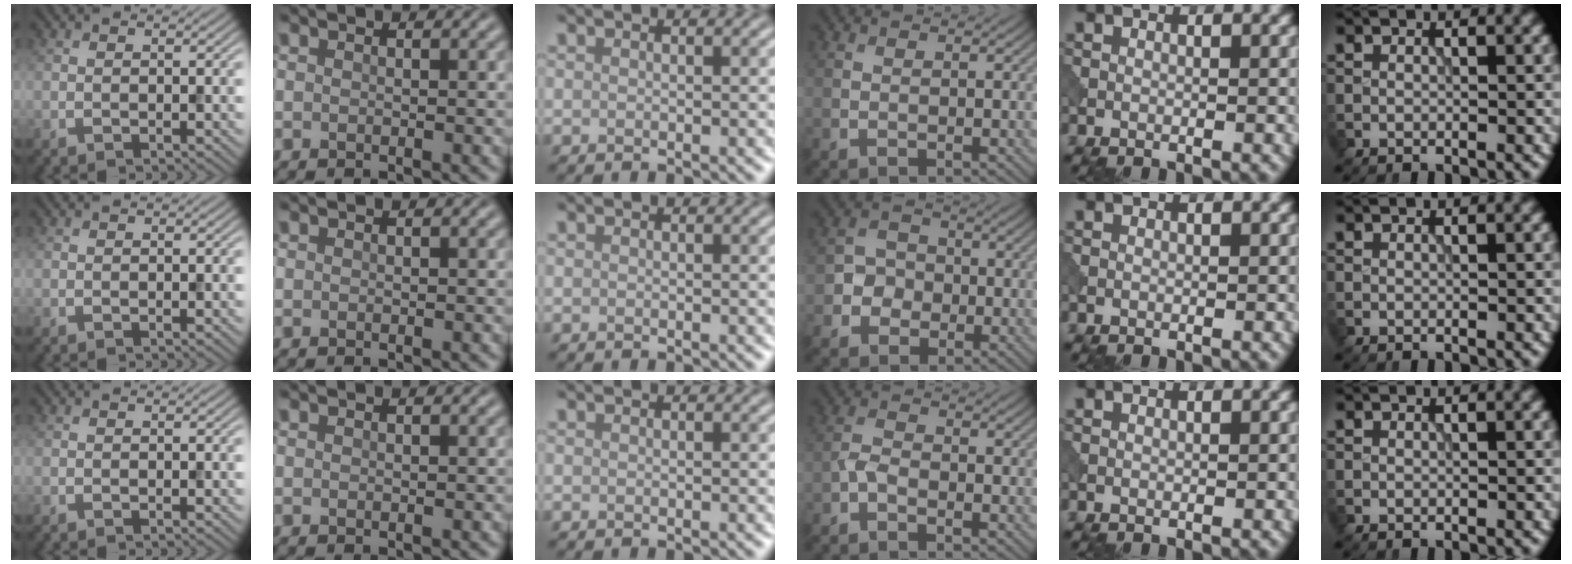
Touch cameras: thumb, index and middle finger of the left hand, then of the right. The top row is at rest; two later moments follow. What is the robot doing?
{"motion": "open", "object": "sandwich press"}